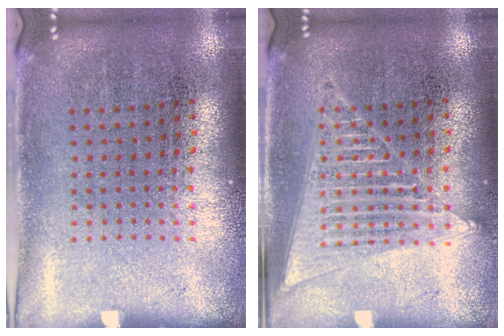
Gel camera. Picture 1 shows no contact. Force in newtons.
{"total": 1.6, "press": 1.6, "slide": 0.2}